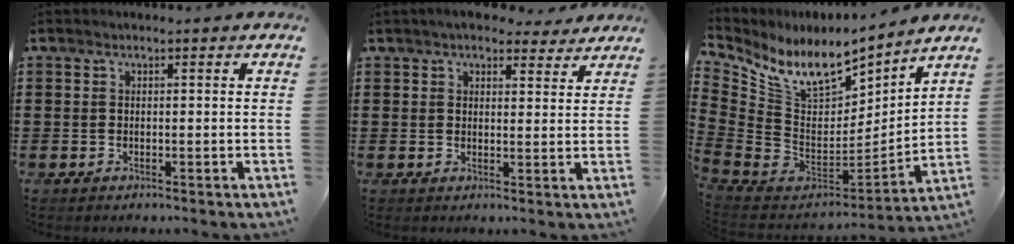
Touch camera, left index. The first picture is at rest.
{"total": 4.5, "force": [4.0, 1.3, 1.6], "torque": [-0.035, -0.007, 0.072]}
{"total": 10.9, "force": [7.3, 4.8, 6.5], "torque": [-0.155, -0.049, 0.131]}